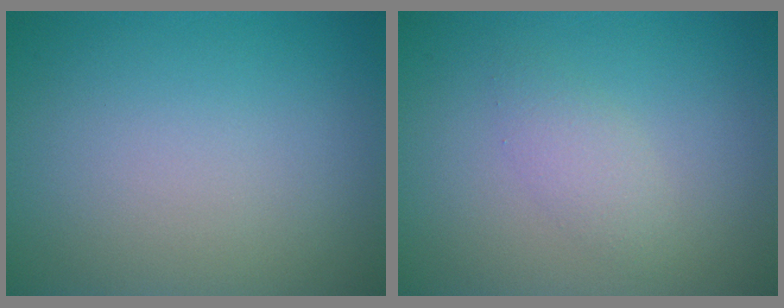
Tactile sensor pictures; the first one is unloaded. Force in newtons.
{"total": 1.7, "press": 1.7, "slide": 0.1}